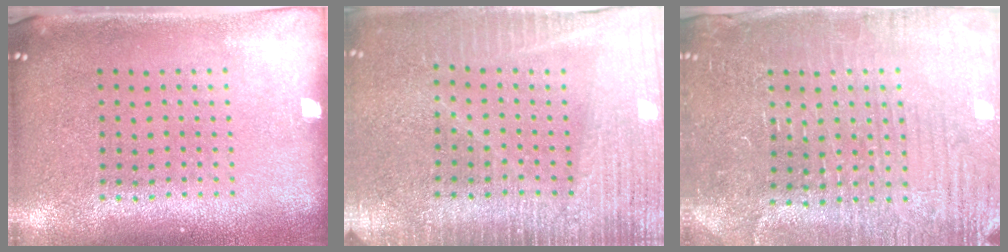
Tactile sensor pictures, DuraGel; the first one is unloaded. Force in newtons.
{"total": 3.4, "press": 3.2, "slide": 1.4}
{"total": 4.0, "press": 3.9, "slide": 0.9}